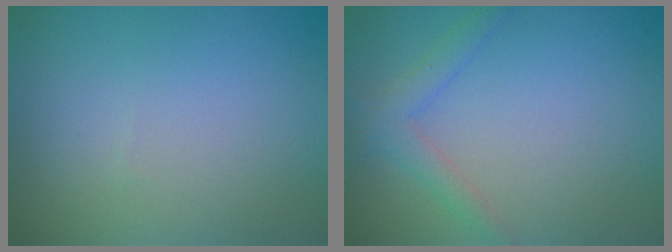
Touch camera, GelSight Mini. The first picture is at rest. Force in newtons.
{"total": 2.2, "press": 2.2, "slide": 0.1}